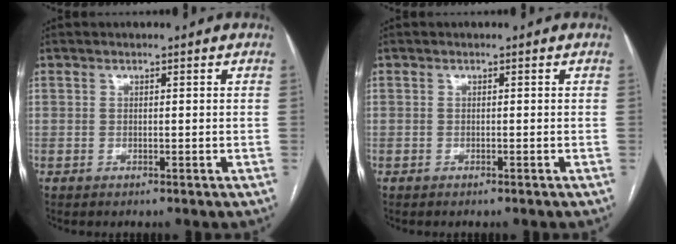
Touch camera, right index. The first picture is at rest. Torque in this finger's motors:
{"motor_torque": [-0.15, 0.07, -0.02, 0.00]}